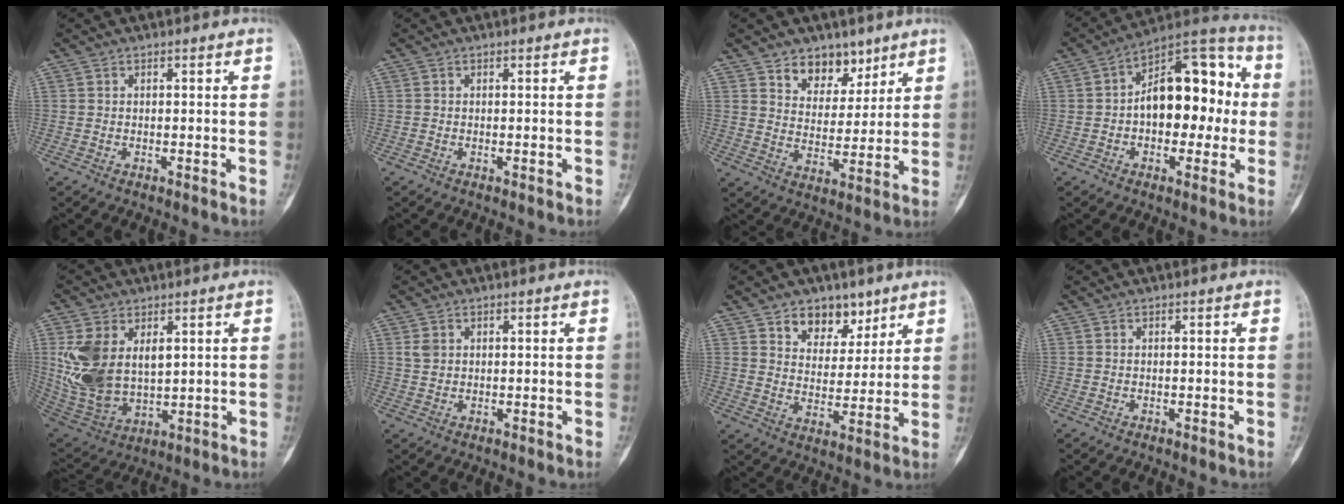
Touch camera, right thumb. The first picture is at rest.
{"total": 0.0}
{"total": 8.5, "force": [5.8, 5.5, 2.7], "torque": [-0.002, -0.037, 0.100]}
{"total": 17.8, "force": [0.4, 10.4, 14.4], "torque": [-0.173, 0.046, -0.001]}
{"total": 14.7, "force": [3.5, 9.4, 10.8], "torque": [-0.206, -0.014, 0.089]}
{"total": 2.1, "force": [0.8, 1.6, 1.1], "torque": [-0.019, 0.001, 0.020]}
{"total": 8.7, "force": [5.7, 5.8, 3.2], "torque": [-0.009, -0.032, 0.094]}
{"total": 0.0}